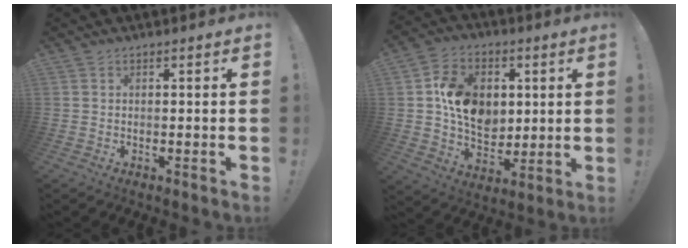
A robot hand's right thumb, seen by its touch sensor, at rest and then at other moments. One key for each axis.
{"total": 14.3, "fx": 3.0, "fy": 11.6, "fz": 7.9, "tx": -0.125, "ty": 0.000, "tz": 0.067}